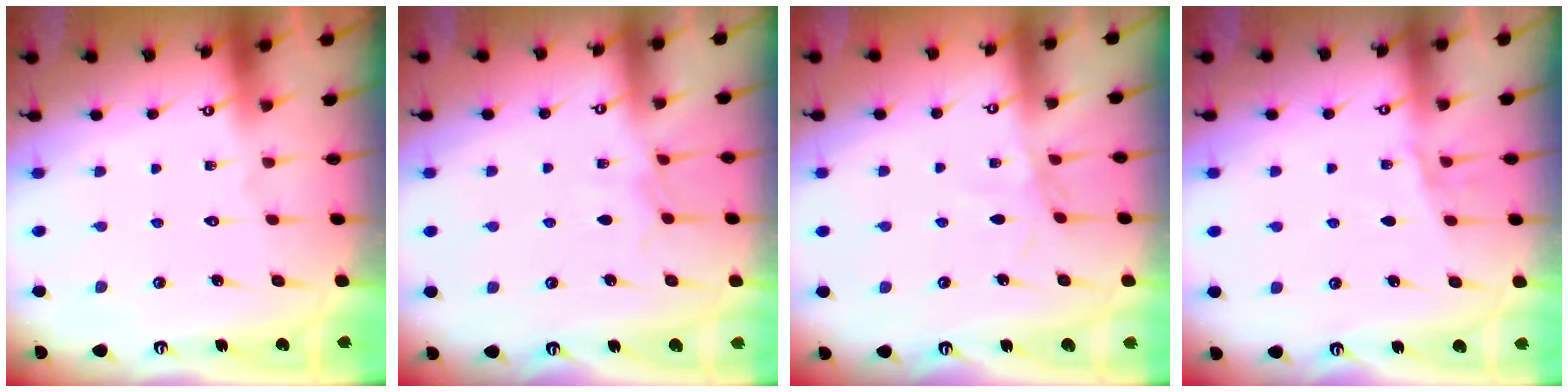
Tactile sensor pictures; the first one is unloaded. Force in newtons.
{"total": 4.3, "press": 4.3, "slide": 0.5}
{"total": 2.2, "press": 2.1, "slide": 0.5}
{"total": 4.8, "press": 4.6, "slide": 1.4}